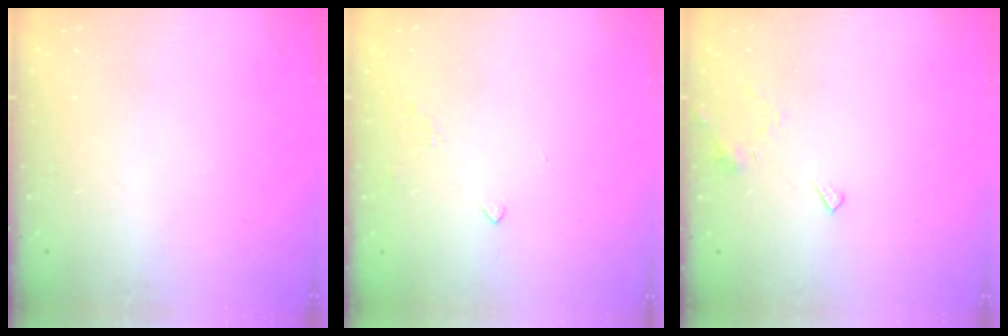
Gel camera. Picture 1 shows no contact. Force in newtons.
{"total": 2.0, "press": 2.0, "slide": 0.6}
{"total": 5.6, "press": 5.6, "slide": 0.3}